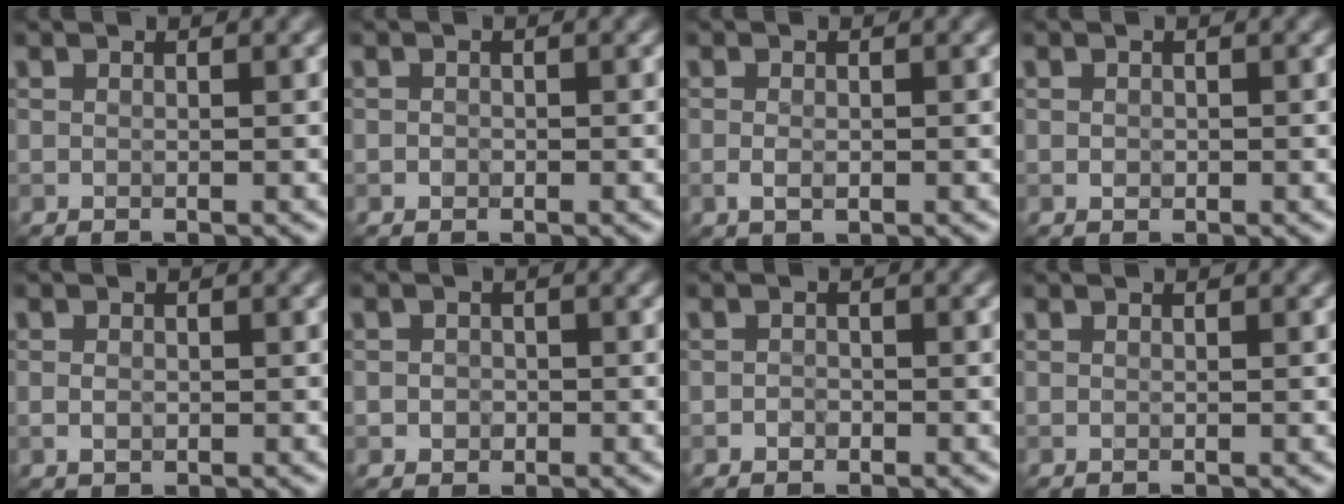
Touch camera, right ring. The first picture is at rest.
{"total": 0.6, "force": [-0.2, 0.5, 0.1], "torque": [0.001, -0.003, -0.005]}
{"total": 1.4, "force": [-0.3, 0.8, 1.1], "torque": [-0.024, -0.002, -0.005]}
{"total": 0.6, "force": [-0.1, 0.5, 0.2], "torque": [0.001, -0.004, -0.002]}
{"total": 1.2, "force": [-0.1, 0.9, 0.8], "torque": [-0.015, -0.002, -0.003]}
{"total": 1.3, "force": [-0.3, 1.2, 0.4], "torque": [0.005, -0.002, -0.007]}
{"total": 0.8, "force": [-0.4, 0.6, 0.2], "torque": [0.000, -0.001, -0.008]}
{"total": 0.0}